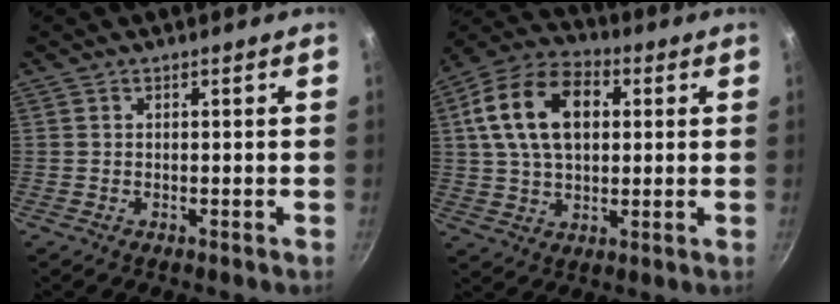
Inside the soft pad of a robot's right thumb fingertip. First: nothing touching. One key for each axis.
{"total": 16.8, "fx": 3.7, "fy": 10.8, "fz": 12.3, "tx": -0.201, "ty": 0.017, "tz": 0.052}